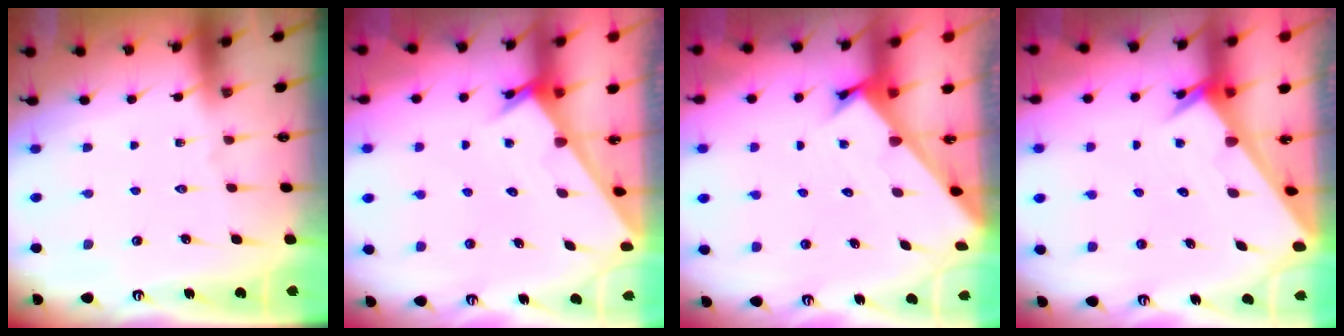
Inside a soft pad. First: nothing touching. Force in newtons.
{"total": 2.4, "press": 2.4, "slide": 0.1}
{"total": 2.3, "press": 2.3, "slide": 0.2}
{"total": 3.4, "press": 3.4, "slide": 0.3}